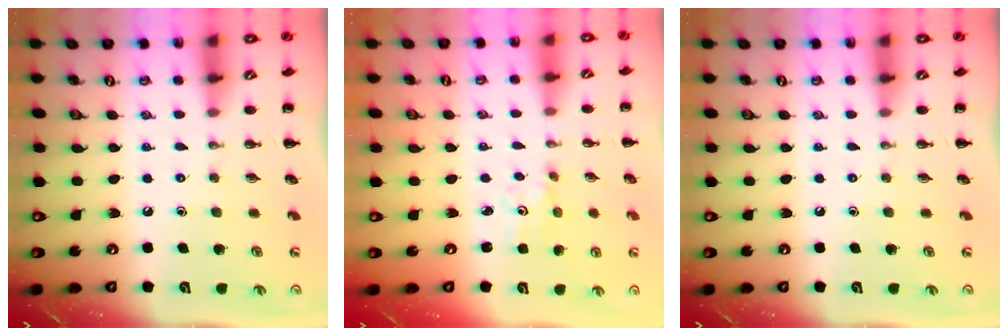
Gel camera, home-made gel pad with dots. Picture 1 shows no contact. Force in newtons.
{"total": 2.1, "press": 2.0, "slide": 0.6}
{"total": 0.0}